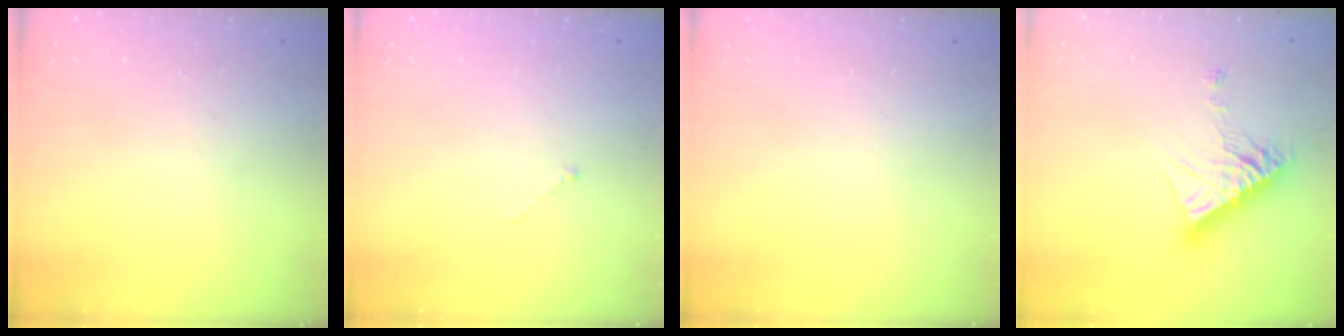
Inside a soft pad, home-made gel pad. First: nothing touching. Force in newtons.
{"total": 0.0}
{"total": 0.0}
{"total": 12.4, "press": 12.3, "slide": 1.0}